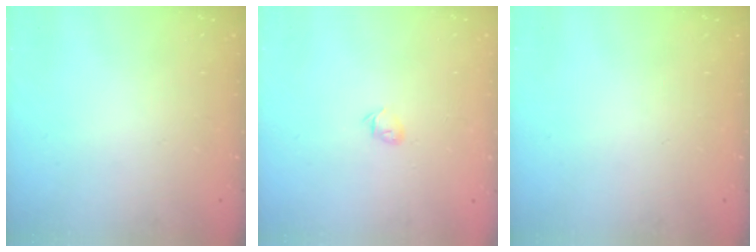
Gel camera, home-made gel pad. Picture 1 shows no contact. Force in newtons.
{"total": 3.3, "press": 3.2, "slide": 0.8}
{"total": 0.0}